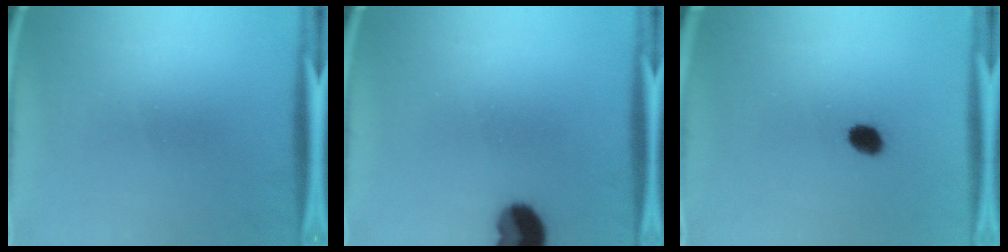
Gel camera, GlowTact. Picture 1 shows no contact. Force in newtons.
{"total": 7.5}
{"total": 3.6}